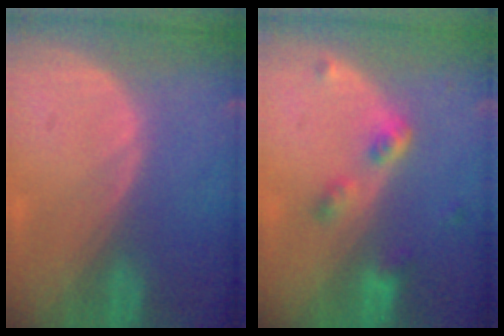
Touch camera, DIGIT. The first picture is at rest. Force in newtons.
{"total": 4.2, "press": 3.9, "slide": 1.6}